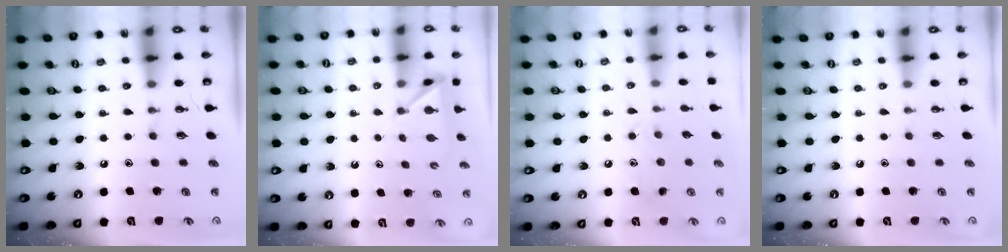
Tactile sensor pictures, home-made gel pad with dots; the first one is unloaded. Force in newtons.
{"total": 4.5, "press": 4.4, "slide": 0.7}
{"total": 9.4, "press": 9.4, "slide": 0.7}
{"total": 0.0}